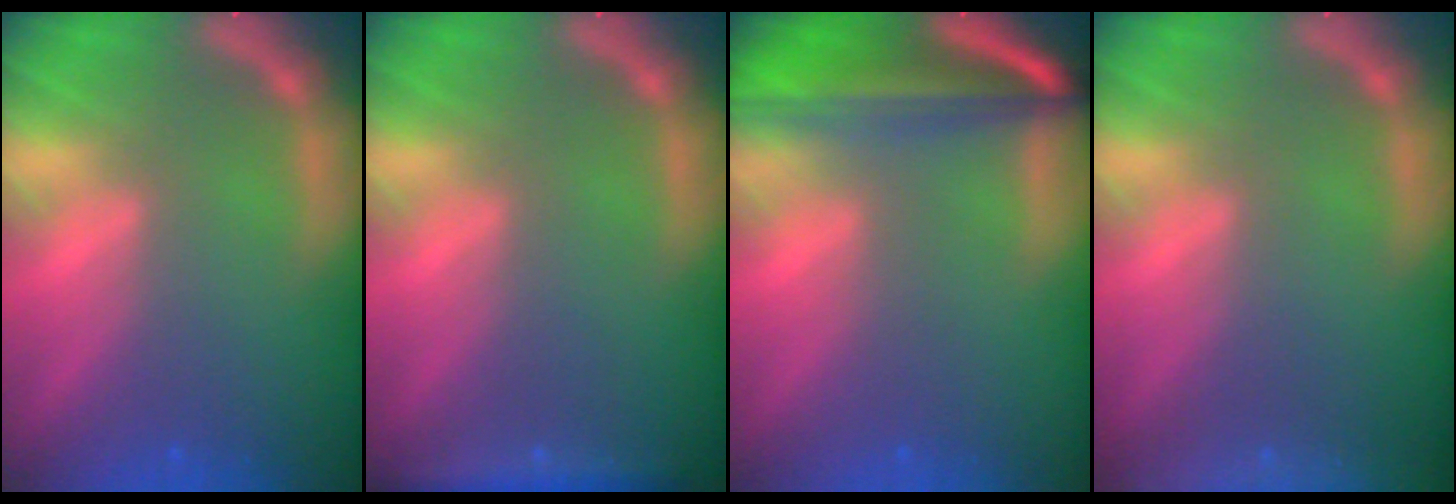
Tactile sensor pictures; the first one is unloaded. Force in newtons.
{"total": 3.0}
{"total": 9.6}
{"total": 10.0}